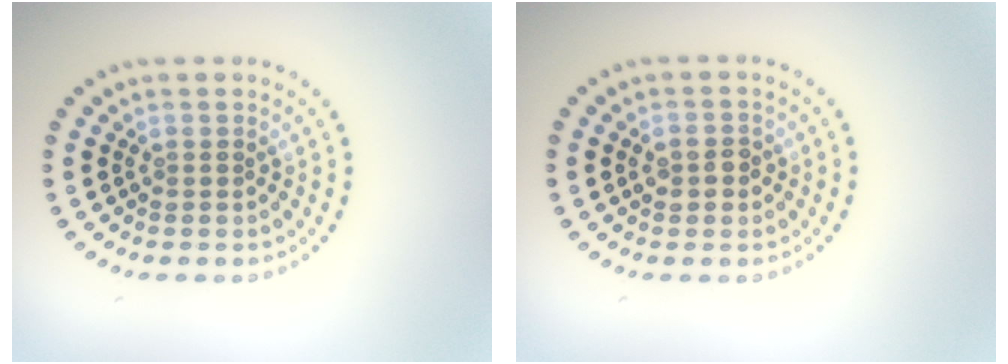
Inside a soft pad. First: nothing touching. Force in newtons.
{"total": 1.8, "press": 1.8, "slide": 0.1}